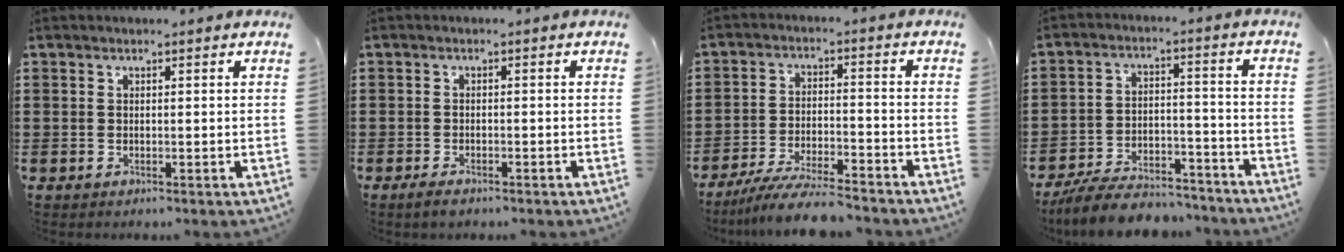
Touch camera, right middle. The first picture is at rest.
{"total": 1.1, "force": [-0.8, 0.4, 0.7], "torque": [-0.016, -0.005, -0.015]}
{"total": 7.4, "force": [-6.7, 0.3, 3.1], "torque": [-0.061, -0.005, -0.127]}
{"total": 8.4, "force": [-7.9, 1.6, 2.3], "torque": [-0.036, 0.024, -0.148]}